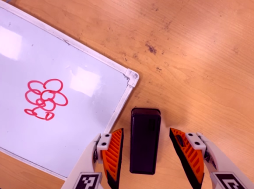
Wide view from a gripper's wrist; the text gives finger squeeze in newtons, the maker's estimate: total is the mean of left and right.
{"total": 0.0}